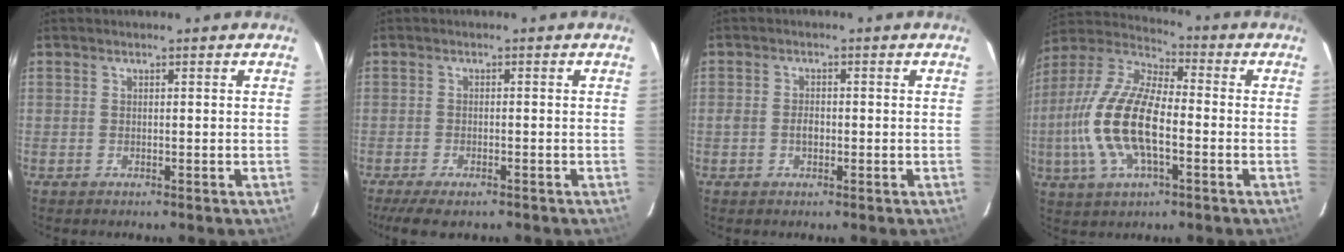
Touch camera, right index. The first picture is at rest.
{"total": 6.9, "force": [-5.2, 2.1, 4.0], "torque": [-0.098, -0.025, -0.088]}
{"total": 2.2, "force": [-0.6, 1.5, 1.6], "torque": [-0.029, 0.003, -0.012]}
{"total": 17.6, "force": [-3.4, 7.2, 15.6], "torque": [-0.329, 0.000, -0.071]}